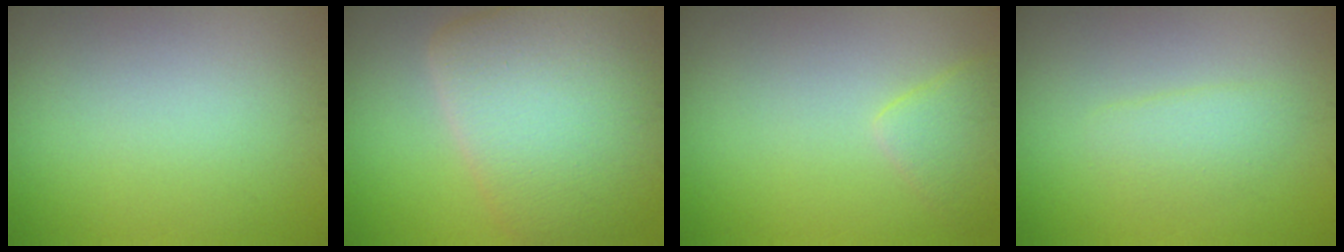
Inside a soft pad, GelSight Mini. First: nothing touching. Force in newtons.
{"total": 9.7, "press": 9.7, "slide": 0.9}
{"total": 2.2, "press": 2.2, "slide": 0.2}
{"total": 1.8, "press": 1.8, "slide": 0.2}